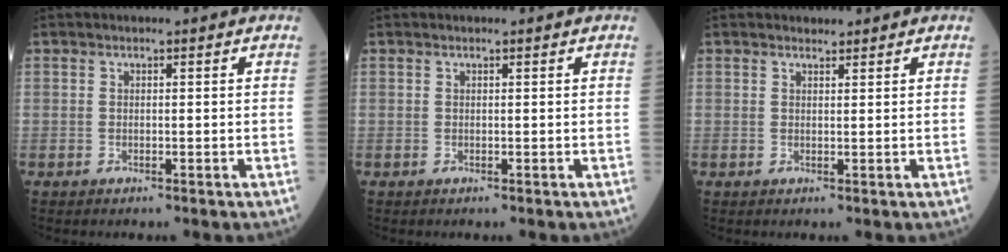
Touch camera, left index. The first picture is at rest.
{"total": 0.0}
{"total": 1.1, "force": [1.0, 0.3, 0.1], "torque": [-0.010, 0.002, 0.016]}